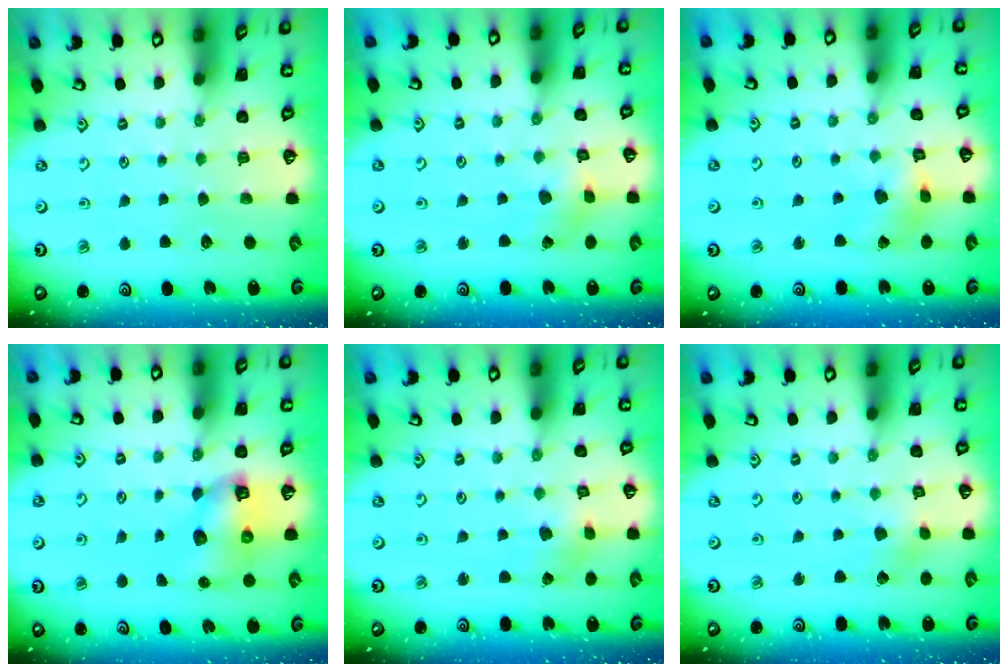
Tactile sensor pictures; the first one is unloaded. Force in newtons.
{"total": 2.6, "press": 2.6, "slide": 0.5}
{"total": 5.3, "press": 5.3, "slide": 0.5}
{"total": 8.4, "press": 8.3, "slide": 1.0}
{"total": 2.7, "press": 2.7, "slide": 0.4}
{"total": 2.1, "press": 2.1, "slide": 0.1}